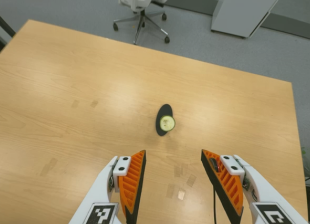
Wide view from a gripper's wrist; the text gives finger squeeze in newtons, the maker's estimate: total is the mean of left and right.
{"total": 0.0}